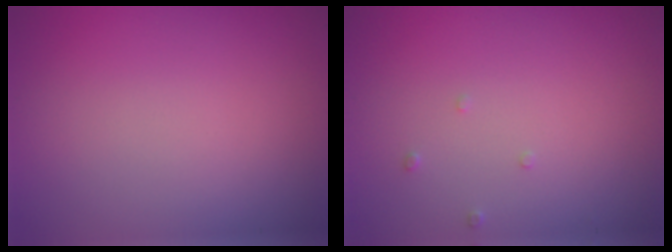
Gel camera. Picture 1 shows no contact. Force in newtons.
{"total": 0.7, "press": 0.7, "slide": 0.2}